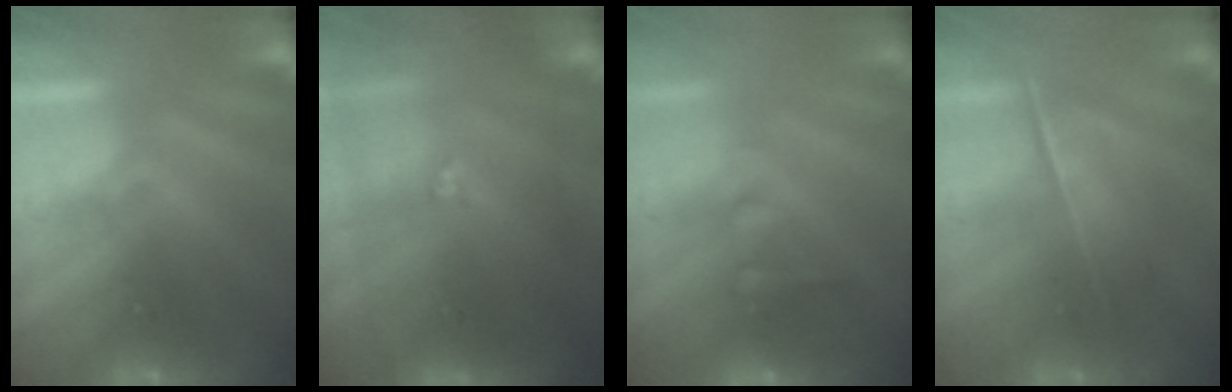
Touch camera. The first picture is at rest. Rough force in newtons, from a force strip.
{"total": 8.9}
{"total": 2.3}
{"total": 2.3}